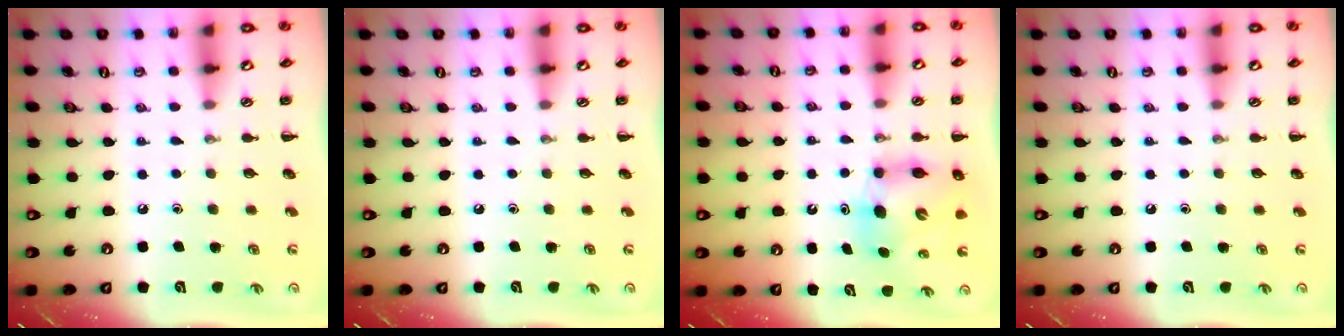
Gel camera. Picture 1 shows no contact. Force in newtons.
{"total": 0.0}
{"total": 8.4, "press": 8.2, "slide": 1.7}
{"total": 0.0}